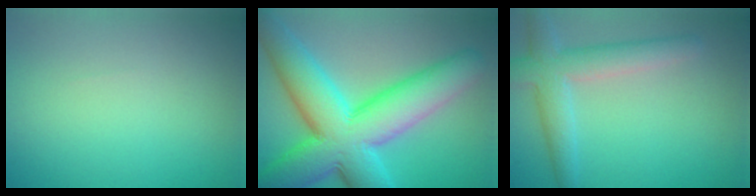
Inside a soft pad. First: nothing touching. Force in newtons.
{"total": 12.9, "press": 12.9, "slide": 0.4}
{"total": 4.4, "press": 4.4, "slide": 0.1}